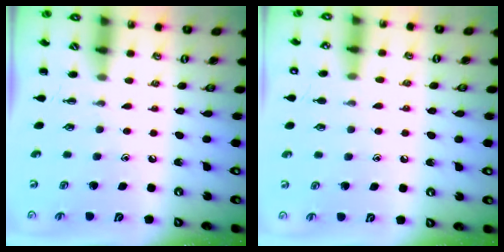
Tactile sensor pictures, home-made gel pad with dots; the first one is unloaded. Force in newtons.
{"total": 7.4, "press": 7.0, "slide": 2.4}